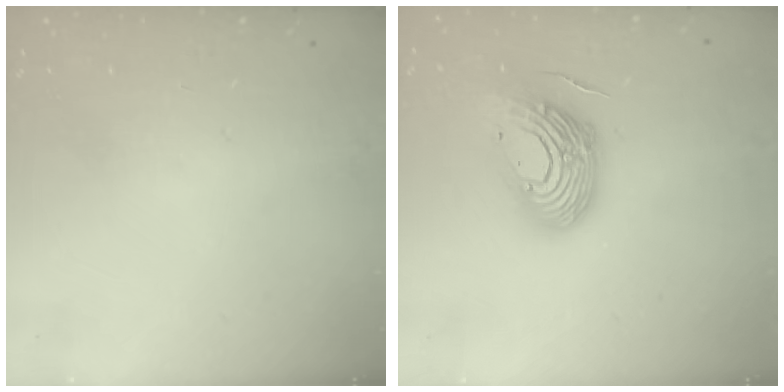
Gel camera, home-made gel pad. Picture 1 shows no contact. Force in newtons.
{"total": 15.1, "press": 15.0, "slide": 1.9}